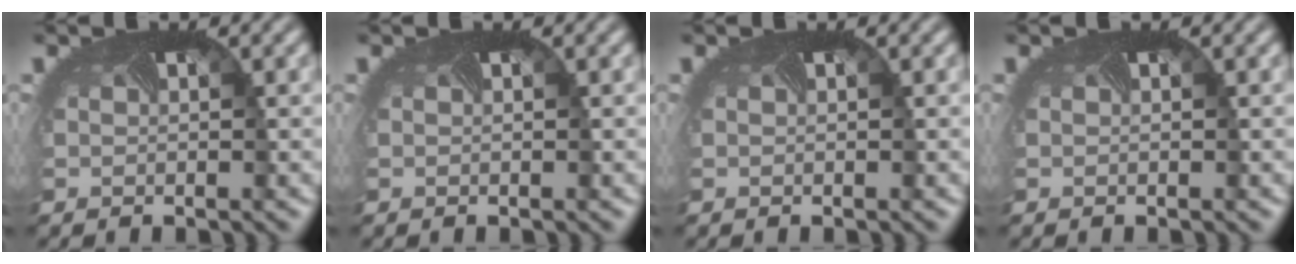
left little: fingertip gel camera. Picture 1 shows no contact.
{"total": 0.0}
{"total": 0.0}
{"total": 0.0}